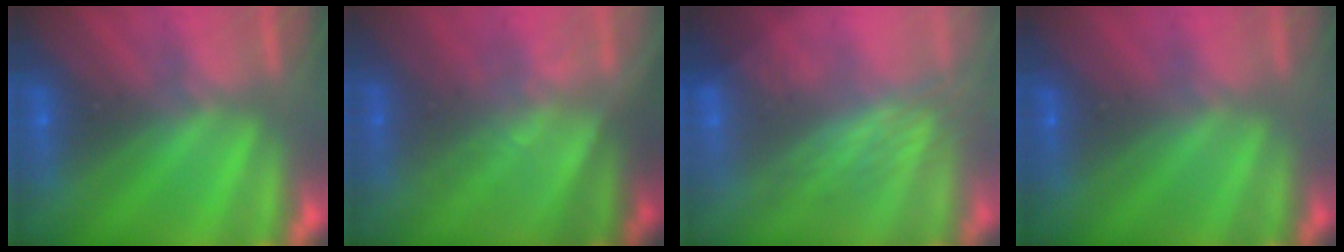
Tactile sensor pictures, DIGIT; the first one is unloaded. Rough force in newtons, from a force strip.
{"total": 1.5}
{"total": 2.8}
{"total": 2.0}